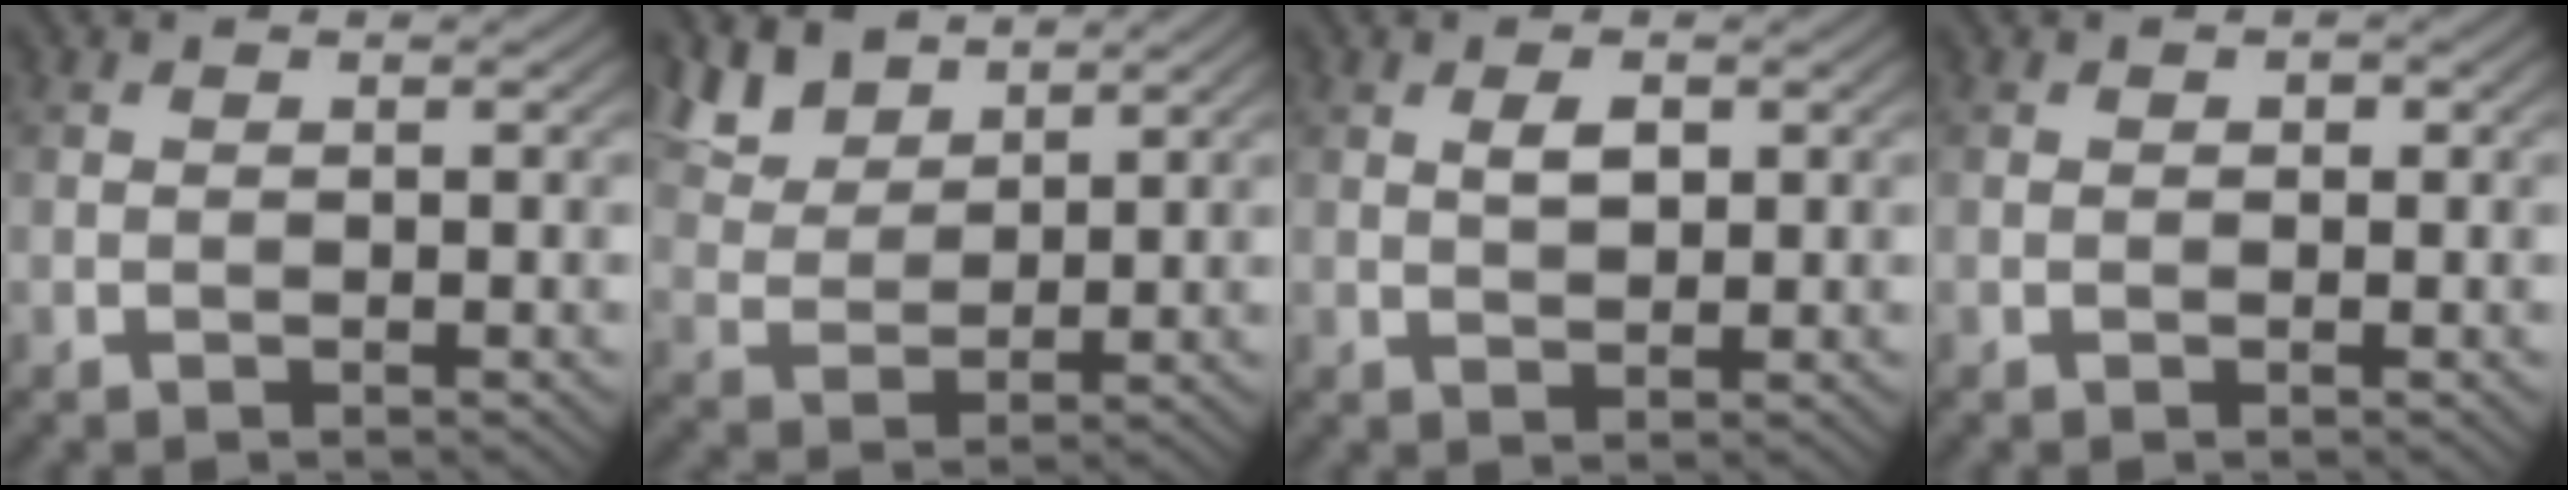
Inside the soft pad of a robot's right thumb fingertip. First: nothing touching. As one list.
[{"total": 6.9, "force": [5.2, 3.2, 3.3], "torque": [-0.088, 0.004, 0.110]}, {"total": 2.2, "force": [0.7, 1.1, 1.7], "torque": [-0.033, -0.003, 0.014]}, {"total": 0.6, "force": [0.1, 0.5, 0.3], "torque": [-0.002, -0.003, -0.002]}]